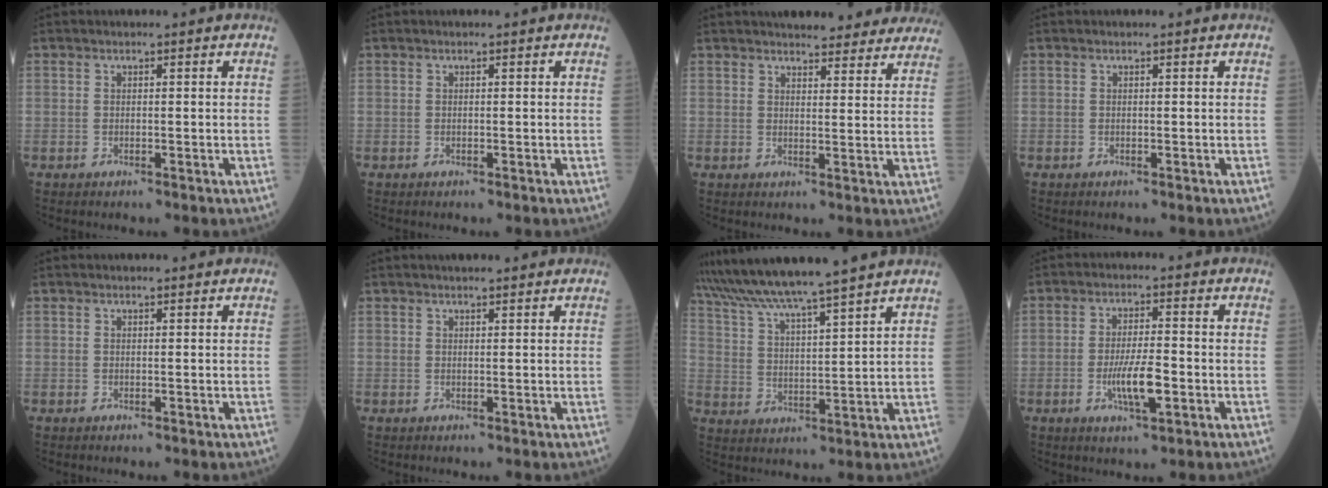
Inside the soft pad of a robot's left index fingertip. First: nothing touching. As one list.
[{"total": 0.0}, {"total": 15.9, "force": [14.6, 3.7, 5.0], "torque": [-0.033, 0.000, 0.159]}, {"total": 0.0}, {"total": 0.7, "force": [0.7, 0.1, 0.2], "torque": [-0.008, 0.006, 0.008]}, {"total": 4.1, "force": [3.5, 0.7, 2.1], "torque": [-0.025, 0.021, 0.044]}, {"total": 14.9, "force": [13.2, -1.7, 6.7], "torque": [-0.125, 0.002, 0.213]}, {"total": 6.2, "force": [-2.0, 1.1, 5.7], "torque": [-0.113, -0.011, -0.036]}]